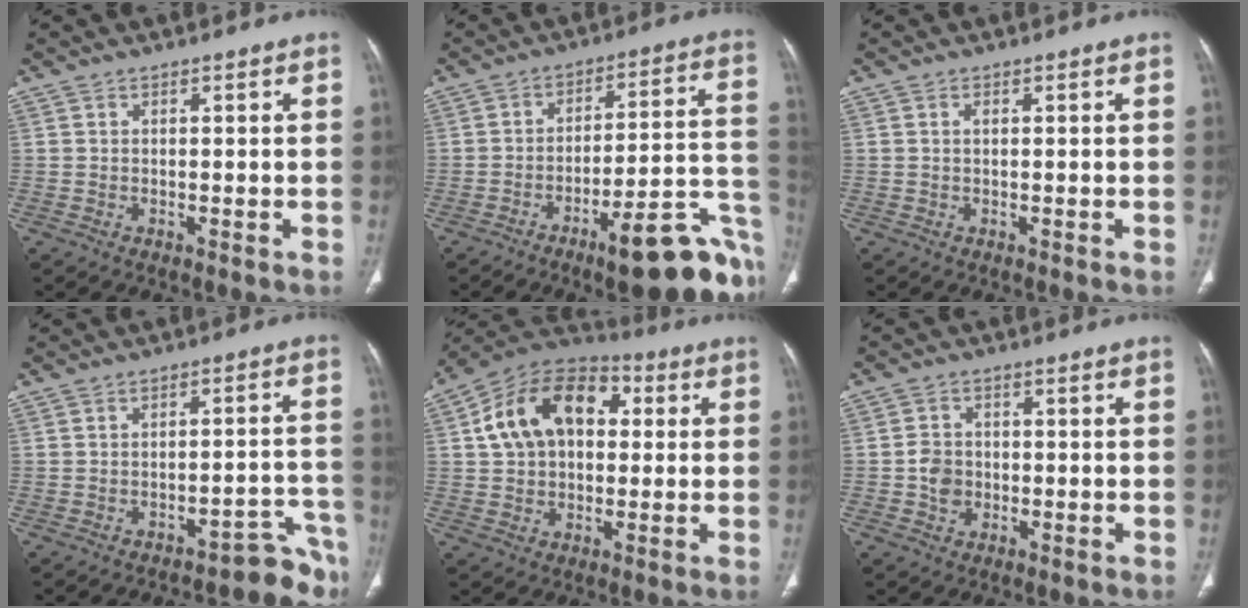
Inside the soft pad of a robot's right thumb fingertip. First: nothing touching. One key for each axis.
{"total": 21.2, "fx": -9.9, "fy": 5.2, "fz": 18.0, "tx": -0.155, "ty": 0.071, "tz": -0.131}
{"total": 0.7, "fx": 0.1, "fy": 0.4, "fz": 0.5, "tx": -0.012, "ty": 0.002, "tz": 0.002}
{"total": 7.7, "fx": -7.0, "fy": 2.6, "fz": 2.1, "tx": 0.016, "ty": 0.086, "tz": -0.088}
{"total": 17.2, "fx": 3.4, "fy": 11.8, "fz": 12.0, "tx": -0.176, "ty": 0.026, "tz": 0.048}
{"total": 4.4, "fx": -0.7, "fy": 3.8, "fz": 2.2, "tx": -0.026, "ty": 0.008, "tz": -0.015}